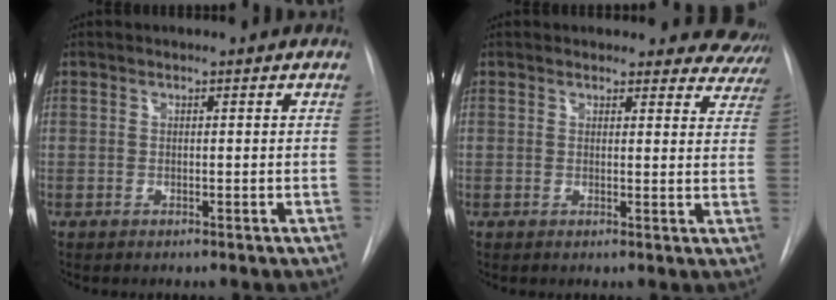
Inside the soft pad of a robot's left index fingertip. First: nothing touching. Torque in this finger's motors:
{"motor_torque": [0.38, -0.47, 0.01, -0.01]}